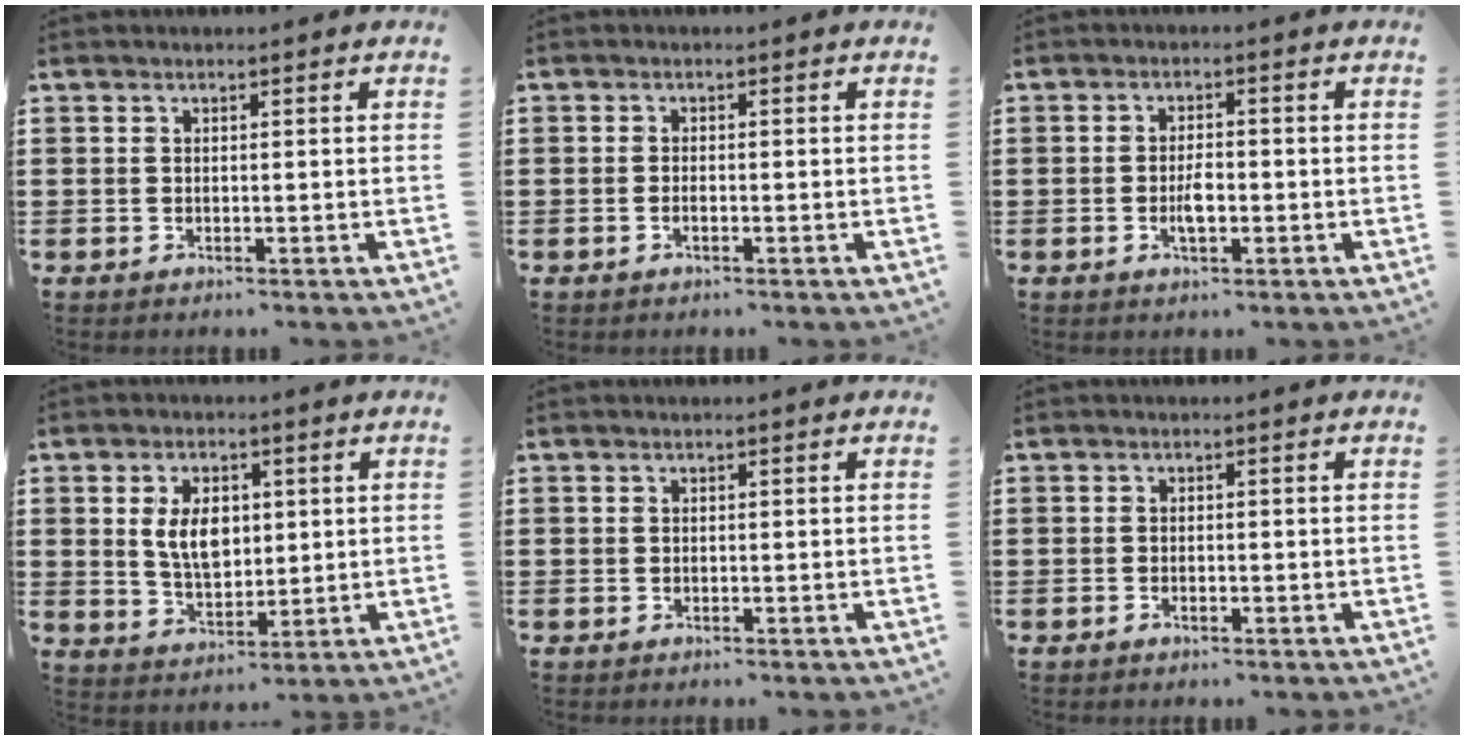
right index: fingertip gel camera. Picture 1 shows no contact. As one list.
[{"total": 0.8, "force": [-0.5, 0.0, 0.7], "torque": [-0.016, -0.008, -0.007]}, {"total": 3.3, "force": [-0.8, 1.4, 2.9], "torque": [-0.060, 0.000, -0.015]}, {"total": 6.5, "force": [1.2, 4.0, 5.0], "torque": [-0.107, 0.008, 0.015]}, {"total": 0.0}, {"total": 0.6, "force": [-0.4, 0.4, 0.4], "torque": [-0.009, -0.003, -0.006]}]